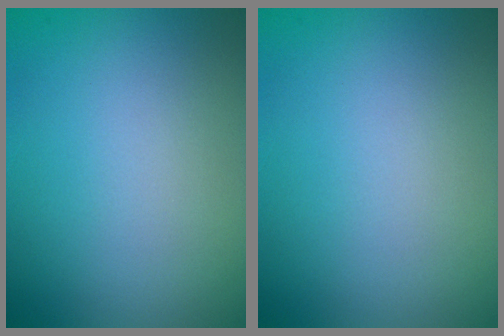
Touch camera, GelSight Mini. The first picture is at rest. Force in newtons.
{"total": 0.0}